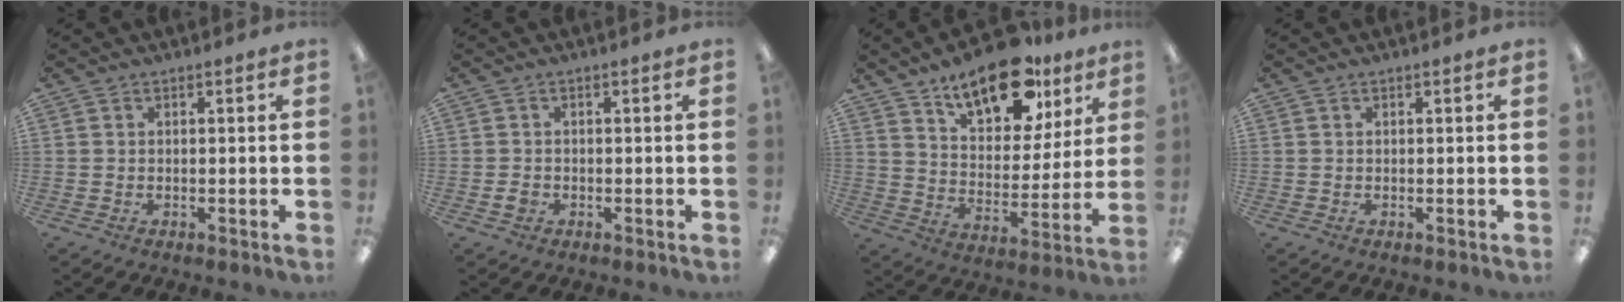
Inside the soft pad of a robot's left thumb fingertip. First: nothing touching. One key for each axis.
{"total": 1.6, "fx": -0.5, "fy": 1.4, "fz": 0.6, "tx": -0.009, "ty": 0.003, "tz": -0.010}
{"total": 18.5, "fx": 13.1, "fy": 8.6, "fz": 10.0, "tx": -0.144, "ty": -0.074, "tz": 0.222}
{"total": 0.0}